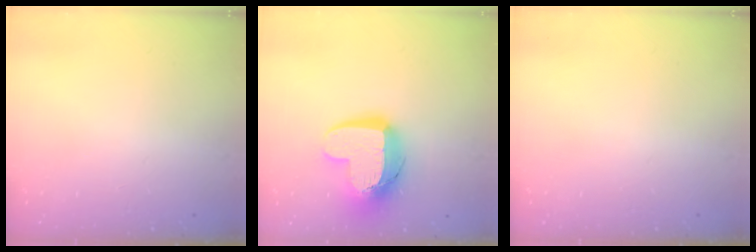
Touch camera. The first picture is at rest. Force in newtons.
{"total": 14.6, "press": 14.6, "slide": 1.4}
{"total": 0.0}